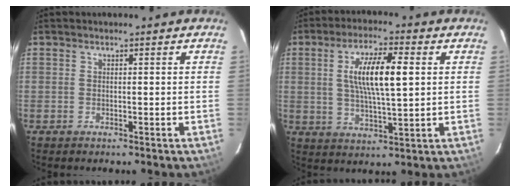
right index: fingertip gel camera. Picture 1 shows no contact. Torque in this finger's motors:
{"motor_torque": [1.03, 0.72, 0.37, 0.15]}